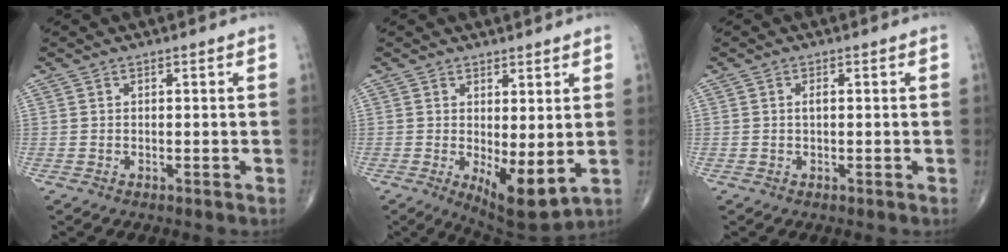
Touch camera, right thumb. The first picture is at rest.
{"total": 8.4, "force": [-0.7, 3.2, 7.8], "torque": [-0.114, -0.025, 0.002]}
{"total": 1.0, "force": [0.1, 0.5, 0.9], "torque": [-0.016, 0.001, 0.000]}